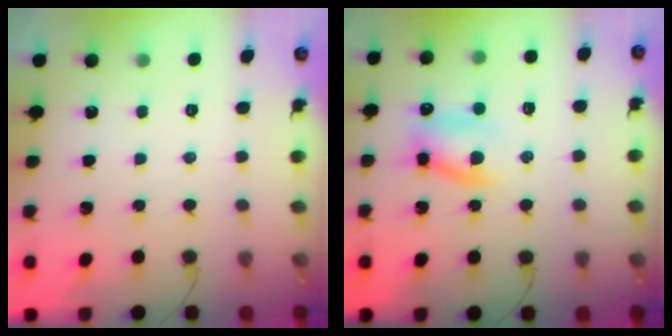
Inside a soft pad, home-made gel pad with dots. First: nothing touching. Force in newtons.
{"total": 9.6, "press": 9.4, "slide": 2.1}